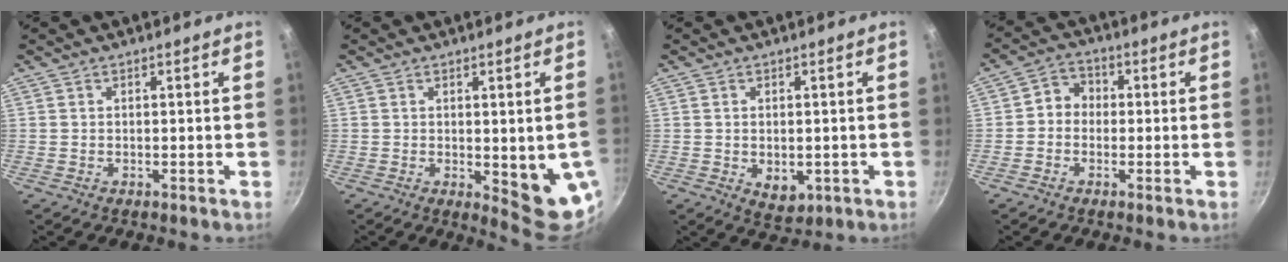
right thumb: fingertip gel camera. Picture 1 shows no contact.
{"total": 9.3, "force": [-1.0, 2.9, 8.8], "torque": [-0.082, -0.016, -0.005]}
{"total": 4.9, "force": [-1.0, 3.2, 3.6], "torque": [-0.047, -0.010, -0.005]}
{"total": 4.5, "force": [-0.3, 4.0, 2.1], "torque": [-0.008, 0.014, -0.021]}